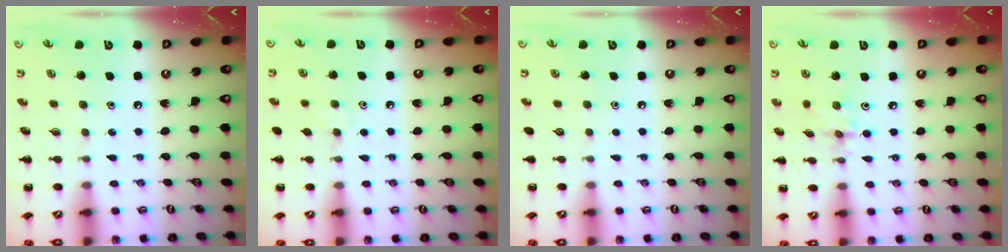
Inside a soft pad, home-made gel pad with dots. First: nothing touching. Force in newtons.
{"total": 4.6, "press": 4.4, "slide": 1.4}
{"total": 0.0}
{"total": 2.9, "press": 2.9, "slide": 0.5}